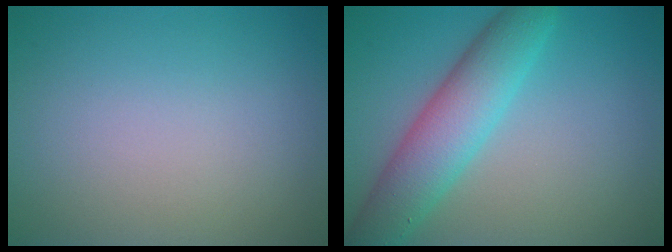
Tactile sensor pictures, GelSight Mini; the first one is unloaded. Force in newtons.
{"total": 6.4, "press": 6.4, "slide": 0.3}